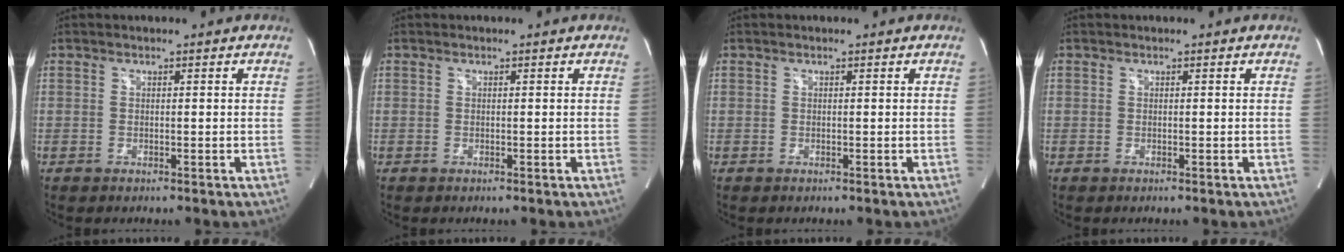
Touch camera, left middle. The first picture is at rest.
{"total": 0.0}
{"total": 0.0}
{"total": 0.0}